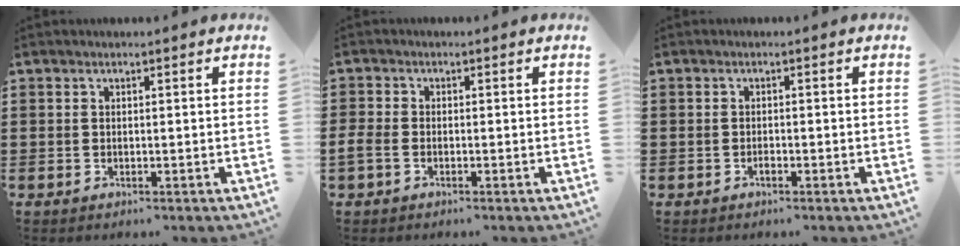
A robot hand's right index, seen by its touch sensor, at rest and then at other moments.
{"total": 1.7, "force": [-1.1, 0.9, 1.0], "torque": [-0.035, -0.004, -0.026]}
{"total": 0.9, "force": [-0.5, 0.4, 0.6], "torque": [-0.013, -0.003, -0.009]}